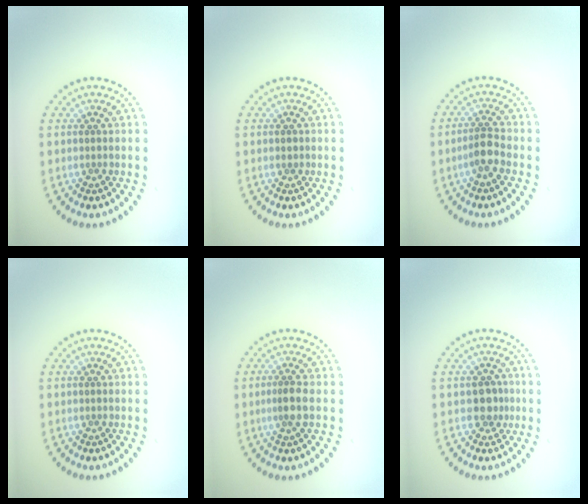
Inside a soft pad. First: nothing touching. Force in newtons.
{"total": 0.7, "press": 0.7, "slide": 0.1}
{"total": 2.0, "press": 1.7, "slide": 1.1}
{"total": 0.0}
{"total": 2.1, "press": 1.7, "slide": 1.1}
{"total": 2.0, "press": 1.8, "slide": 0.9}